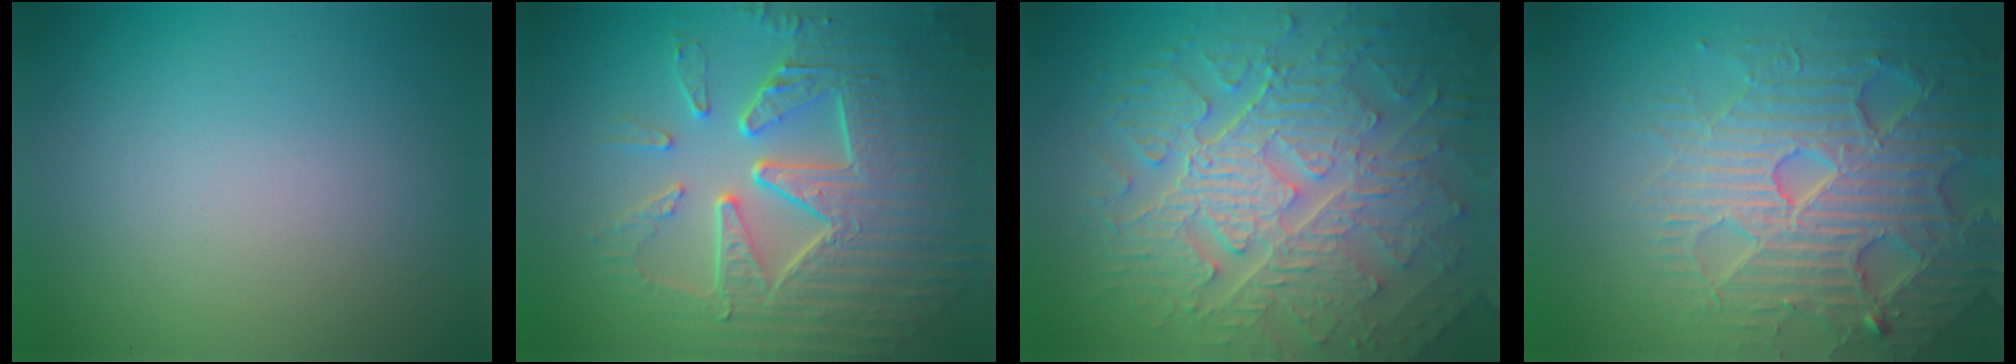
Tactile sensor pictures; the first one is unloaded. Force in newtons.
{"total": 9.8, "press": 6.6, "slide": 7.2}
{"total": 10.6, "press": 7.0, "slide": 7.9}
{"total": 7.6, "press": 7.4, "slide": 1.6}